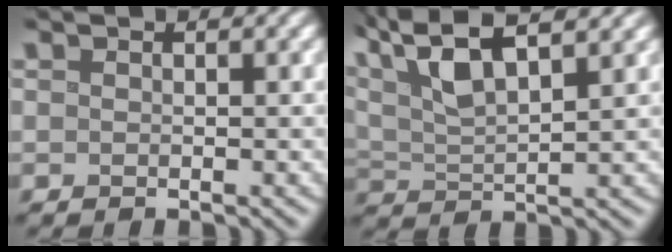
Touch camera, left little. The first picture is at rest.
{"total": 9.3, "force": [5.8, 3.0, 6.6], "torque": [-0.128, 0.028, 0.085]}